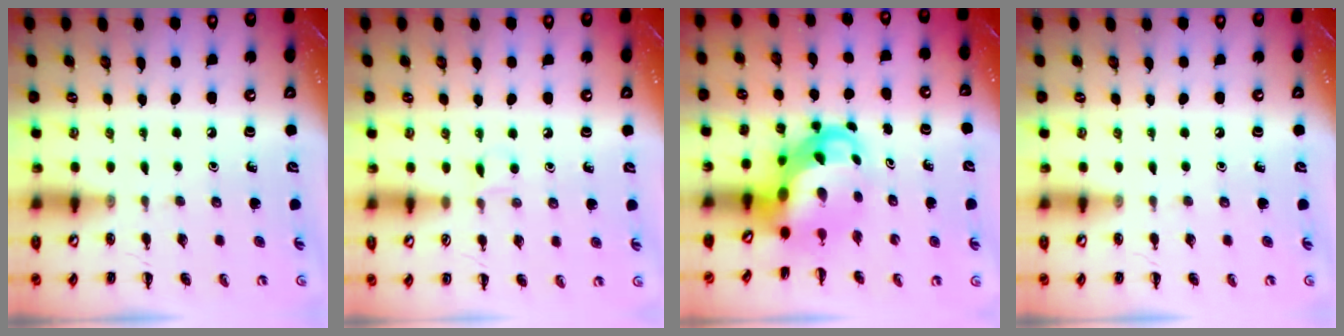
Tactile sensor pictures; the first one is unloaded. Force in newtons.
{"total": 3.9, "press": 3.6, "slide": 1.4}
{"total": 6.1, "press": 5.9, "slide": 1.8}
{"total": 0.0}